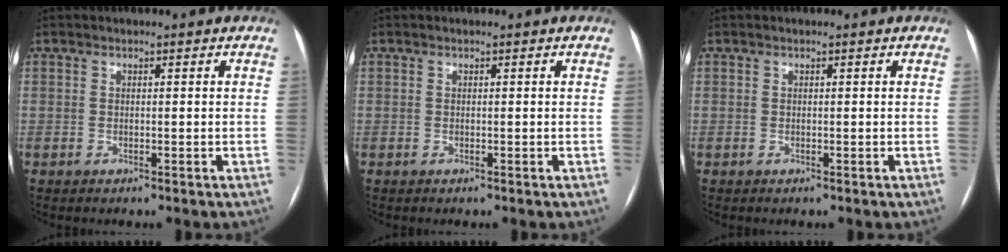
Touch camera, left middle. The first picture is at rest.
{"total": 0.0}
{"total": 0.0}